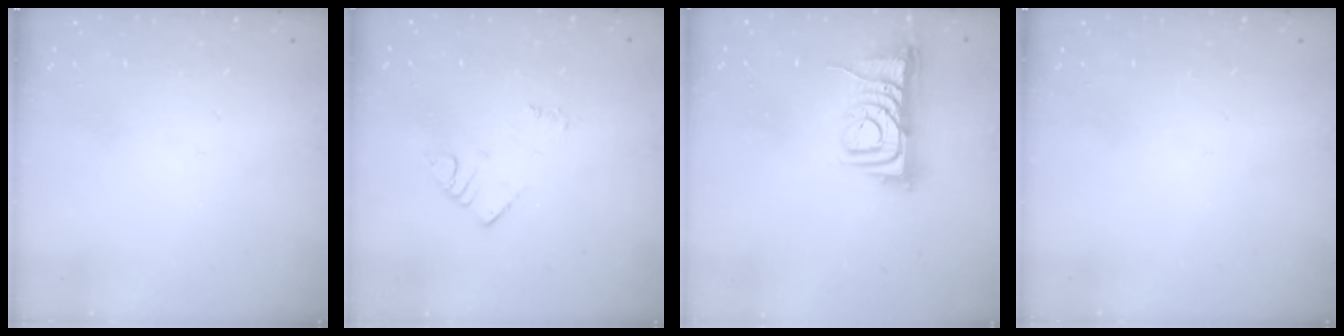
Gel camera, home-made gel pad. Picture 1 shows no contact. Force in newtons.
{"total": 2.9, "press": 2.9, "slide": 0.3}
{"total": 8.0, "press": 8.0, "slide": 0.4}
{"total": 0.0}